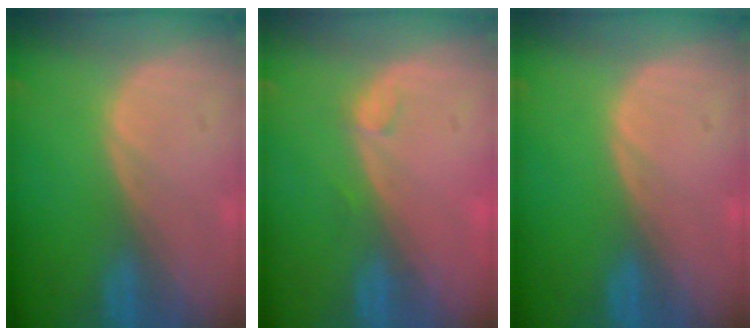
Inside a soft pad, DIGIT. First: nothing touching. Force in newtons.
{"total": 1.3, "press": 1.1, "slide": 0.5}
{"total": 0.0}